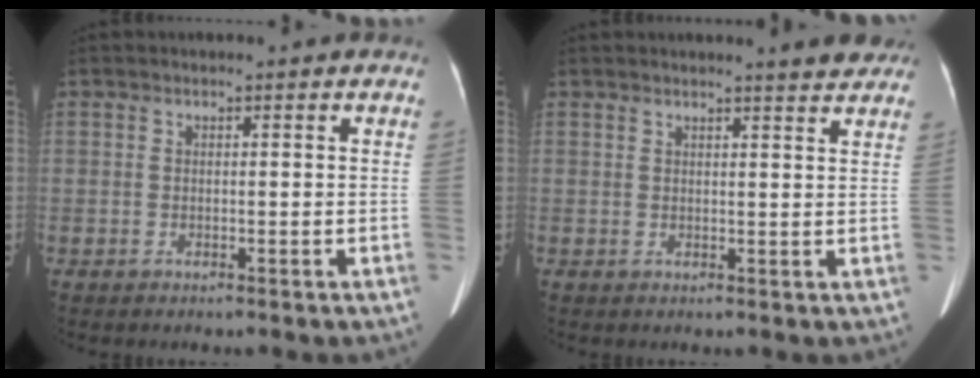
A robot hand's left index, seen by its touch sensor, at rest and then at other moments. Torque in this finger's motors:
{"motor_torque": [-0.34, -0.32, 0.00, 0.04]}